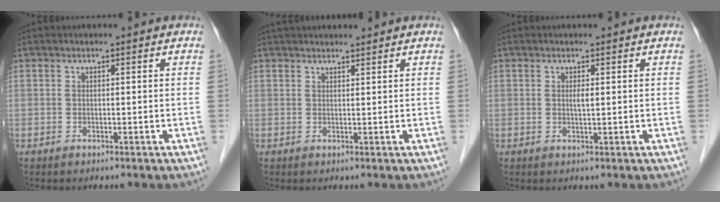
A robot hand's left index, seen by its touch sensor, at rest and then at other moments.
{"total": 5.3, "force": [4.9, 0.7, 2.0], "torque": [-0.022, 0.031, 0.074]}
{"total": 1.0, "force": [0.3, 0.1, 0.9], "torque": [-0.022, -0.001, 0.006]}